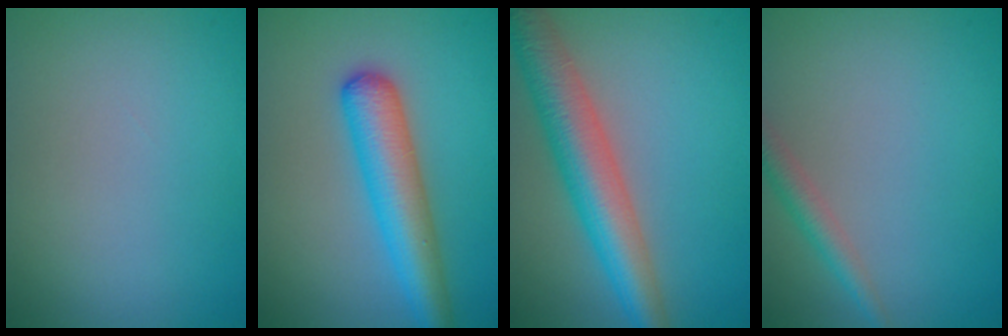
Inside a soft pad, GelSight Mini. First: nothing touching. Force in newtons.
{"total": 5.5, "press": 5.5, "slide": 0.2}
{"total": 6.9, "press": 6.9, "slide": 0.2}
{"total": 2.2, "press": 2.2, "slide": 0.0}